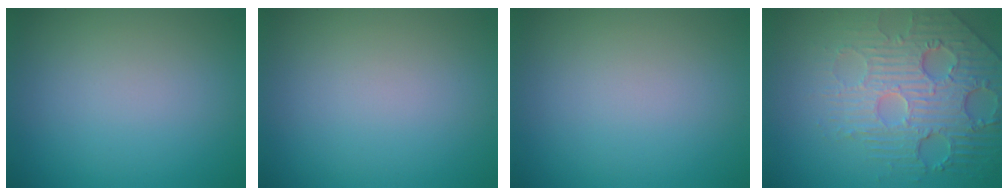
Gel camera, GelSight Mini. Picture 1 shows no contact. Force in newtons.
{"total": 0.0}
{"total": 0.0}
{"total": 6.8, "press": 5.2, "slide": 4.3}